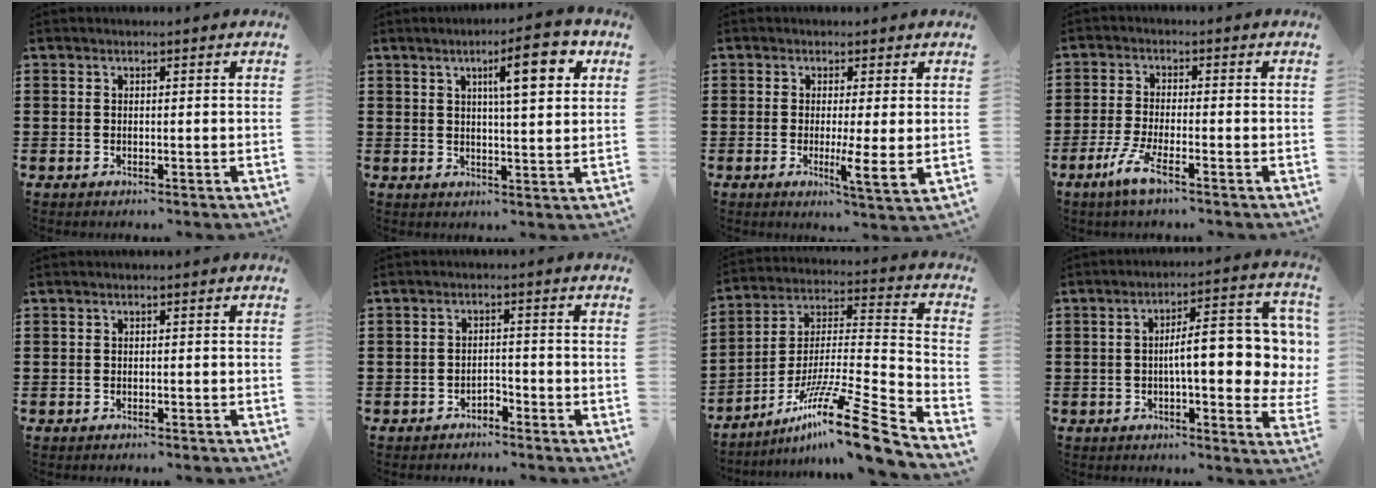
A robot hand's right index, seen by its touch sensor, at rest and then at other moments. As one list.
[{"total": 8.9, "force": [4.0, 2.0, 7.7], "torque": [-0.111, -0.007, 0.054]}, {"total": 4.4, "force": [0.0, 0.1, 4.4], "torque": [-0.073, -0.014, -0.002]}, {"total": 4.7, "force": [-2.9, 0.3, 3.7], "torque": [-0.095, -0.018, -0.059]}, {"total": 0.6, "force": [-0.5, 0.1, 0.0], "torque": [-0.002, 0.000, -0.012]}, {"total": 1.8, "force": [-1.7, 0.5, 0.4], "torque": [-0.015, 0.000, -0.036]}, {"total": 15.7, "force": [-11.2, 1.1, 11.0], "torque": [-0.188, 0.025, -0.206]}, {"total": 11.9, "force": [0.6, 3.4, 11.4], "torque": [-0.160, -0.008, 0.003]}]